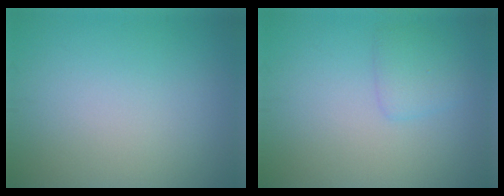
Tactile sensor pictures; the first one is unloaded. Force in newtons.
{"total": 1.8, "press": 1.8, "slide": 0.1}